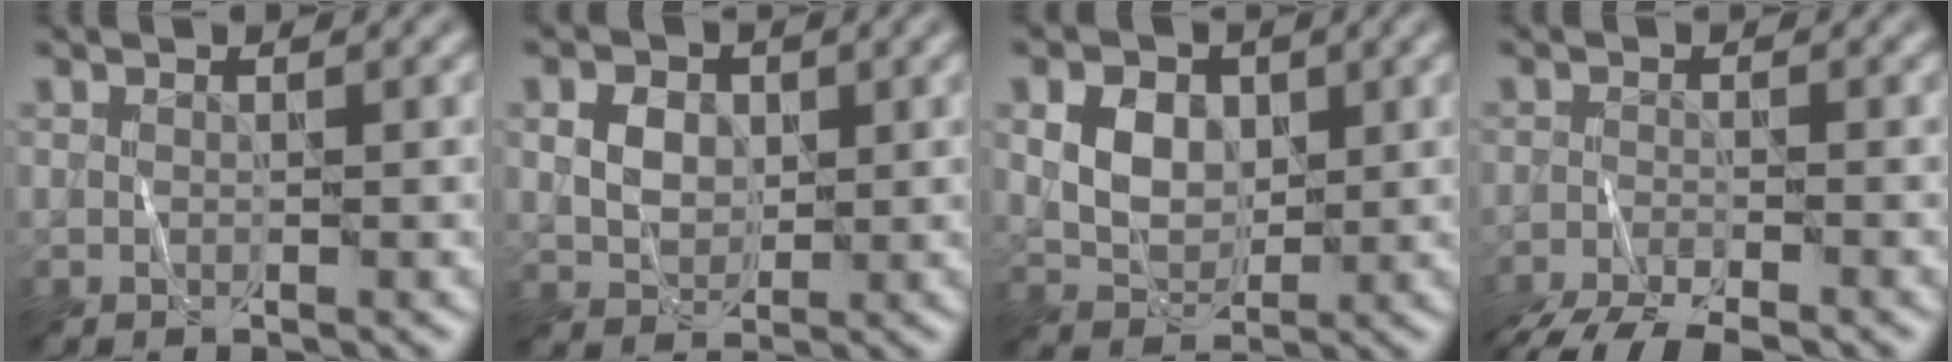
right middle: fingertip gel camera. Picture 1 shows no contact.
{"total": 2.8, "force": [0.8, 2.2, 1.5], "torque": [-0.028, 0.000, 0.012]}
{"total": 4.8, "force": [1.6, 3.7, 2.7], "torque": [-0.059, -0.002, 0.025]}
{"total": 5.7, "force": [-4.8, 1.2, 2.9], "torque": [-0.050, -0.023, -0.087]}